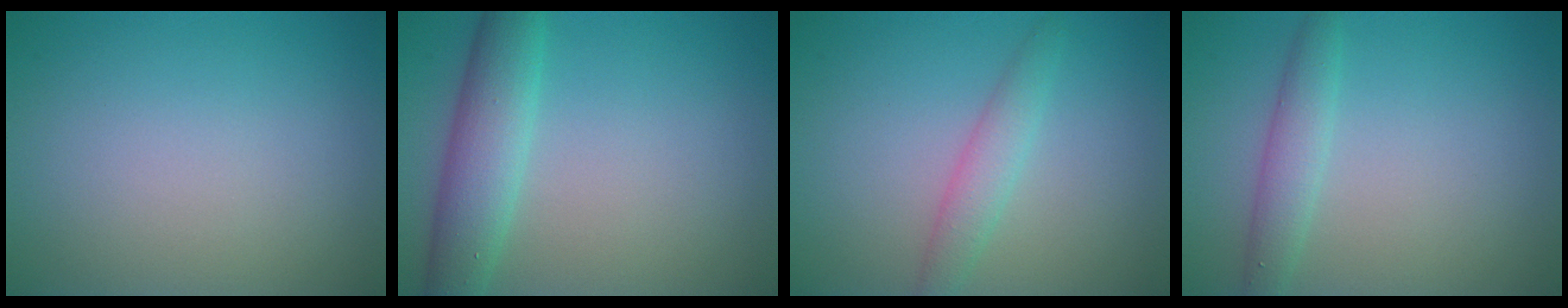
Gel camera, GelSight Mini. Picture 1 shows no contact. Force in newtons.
{"total": 4.9, "press": 4.9, "slide": 0.3}
{"total": 2.3, "press": 2.3, "slide": 0.2}
{"total": 2.4, "press": 2.4, "slide": 0.1}